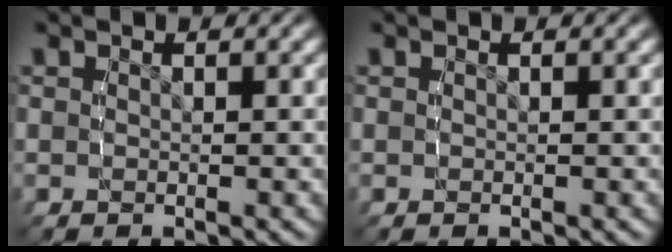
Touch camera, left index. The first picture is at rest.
{"total": 0.0}